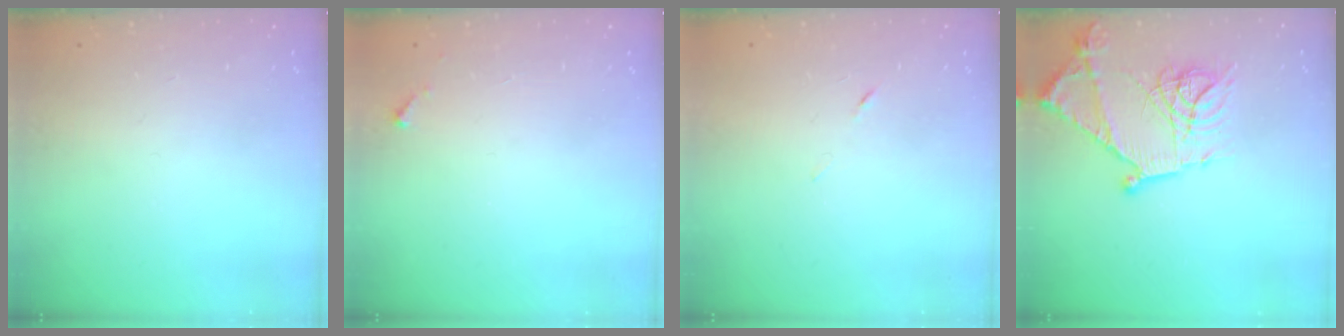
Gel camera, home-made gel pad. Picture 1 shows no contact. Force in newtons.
{"total": 2.8, "press": 2.8, "slide": 0.1}
{"total": 4.5, "press": 4.5, "slide": 0.6}
{"total": 16.5, "press": 16.4, "slide": 1.1}